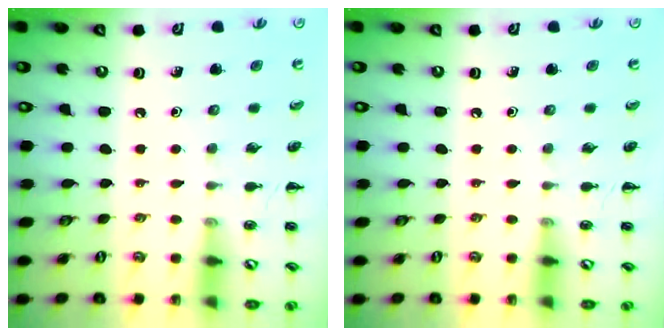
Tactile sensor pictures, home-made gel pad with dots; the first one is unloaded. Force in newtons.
{"total": 0.0}